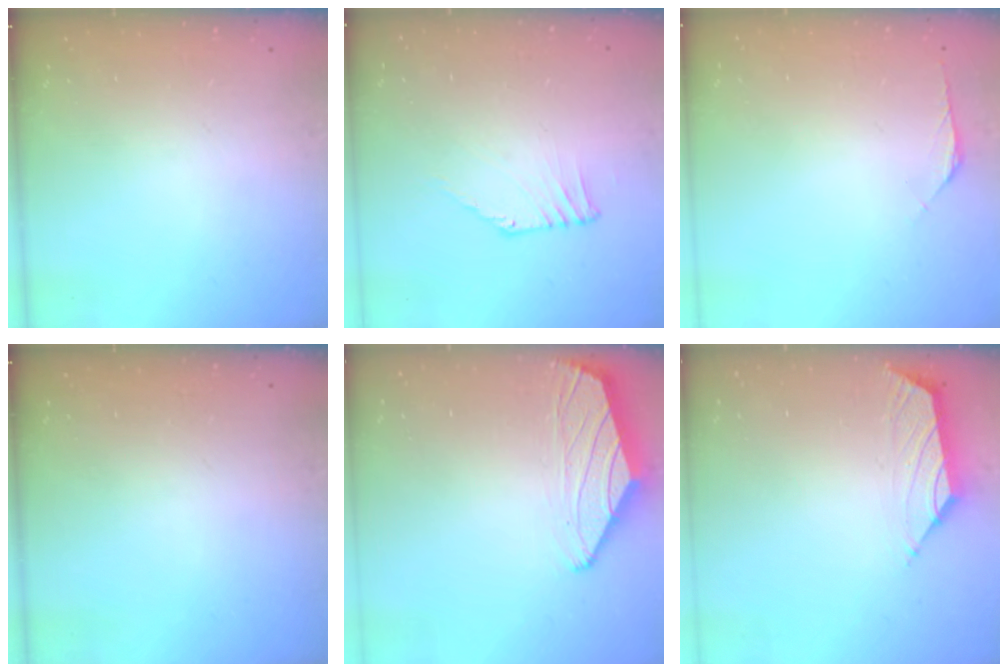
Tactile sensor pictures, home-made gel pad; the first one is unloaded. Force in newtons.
{"total": 0.5, "press": 0.2, "slide": 0.5}
{"total": 1.1, "press": 1.0, "slide": 0.5}
{"total": 0.0}
{"total": 0.8, "press": 0.6, "slide": 0.5}
{"total": 1.6, "press": 1.4, "slide": 0.6}